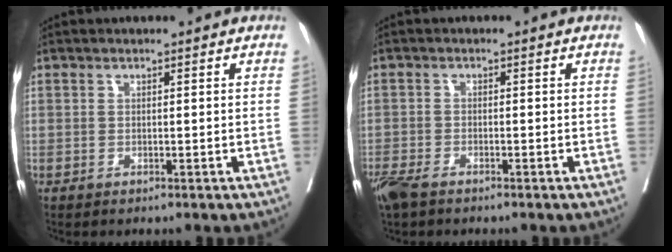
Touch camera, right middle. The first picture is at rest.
{"total": 4.6, "force": [-3.5, 1.5, 2.5], "torque": [-0.053, -0.011, -0.067]}